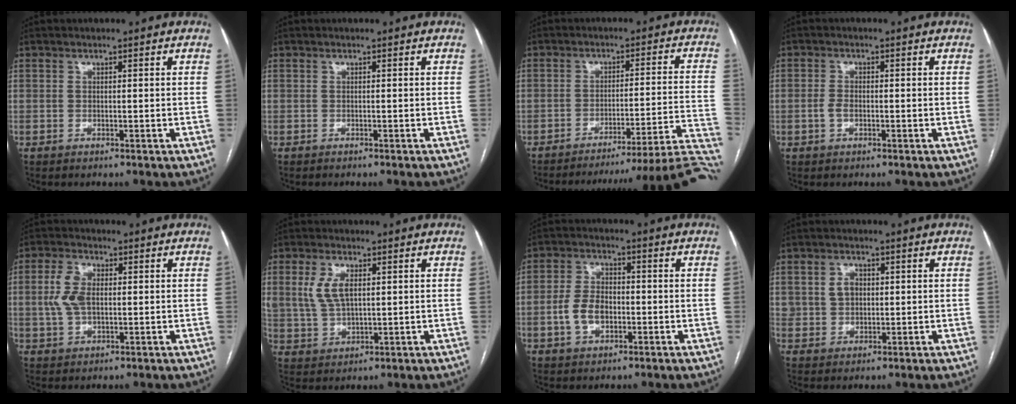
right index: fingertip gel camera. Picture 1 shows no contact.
{"total": 1.2, "force": [-1.1, -0.1, 0.4], "torque": [-0.006, -0.001, -0.014]}
{"total": 23.1, "force": [-21.5, -2.8, 7.9], "torque": [-0.012, -0.008, -0.269]}
{"total": 2.0, "force": [-0.6, 1.1, 1.6], "torque": [-0.037, 0.003, -0.012]}
{"total": 5.6, "force": [0.5, 3.0, 4.7], "torque": [-0.115, 0.012, 0.011]}
{"total": 6.3, "force": [1.8, 3.1, 5.2], "torque": [-0.120, 0.009, 0.043]}
{"total": 6.3, "force": [-1.6, 4.0, 4.7], "torque": [-0.105, 0.012, -0.028]}
{"total": 3.5, "force": [0.7, 2.8, 1.9], "torque": [-0.033, 0.009, 0.017]}